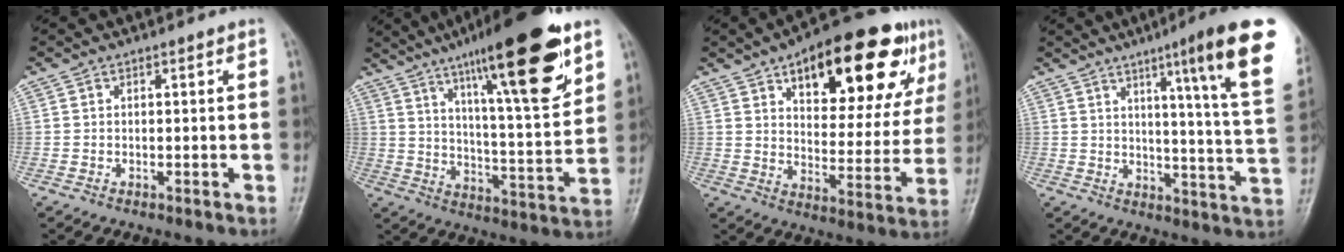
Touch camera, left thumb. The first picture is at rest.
{"total": 22.6, "force": [13.1, 4.4, 17.9], "torque": [-0.253, -0.049, 0.207]}
{"total": 24.8, "force": [12.7, 10.5, 18.5], "torque": [-0.216, -0.019, 0.184]}
{"total": 19.0, "force": [9.6, 0.9, 16.4], "torque": [-0.203, -0.045, 0.120]}